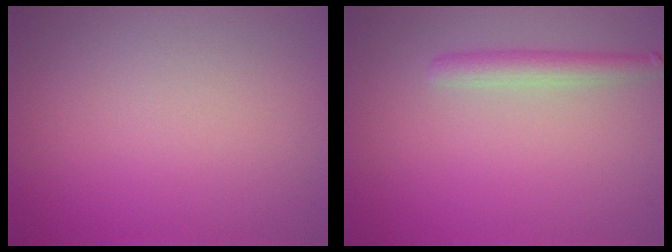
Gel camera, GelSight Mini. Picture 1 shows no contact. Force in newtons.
{"total": 2.2, "press": 2.2, "slide": 0.1}